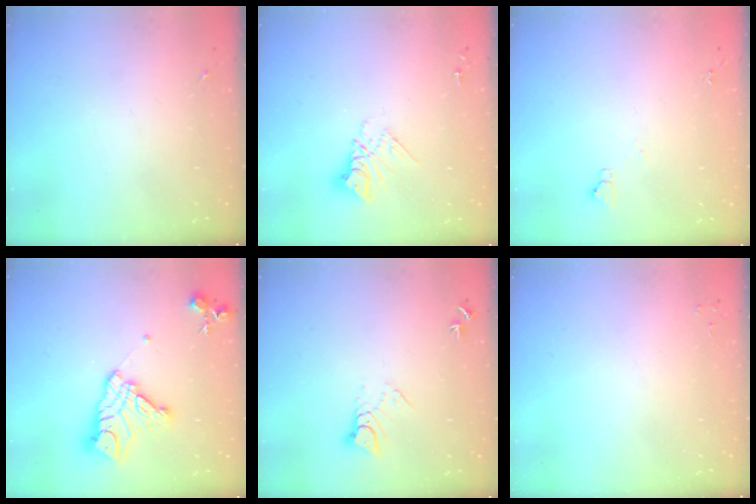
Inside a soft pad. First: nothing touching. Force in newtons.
{"total": 10.4, "press": 10.4, "slide": 0.9}
{"total": 3.8, "press": 3.8, "slide": 0.5}
{"total": 15.7, "press": 15.7, "slide": 1.5}
{"total": 4.9, "press": 4.9, "slide": 0.5}
{"total": 2.2, "press": 2.2, "slide": 0.2}